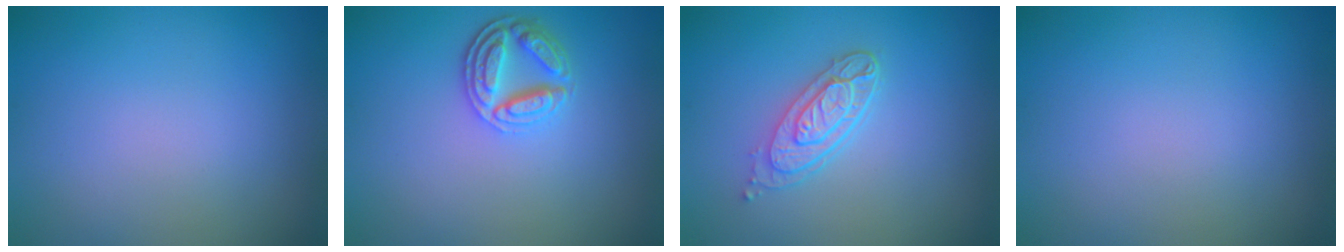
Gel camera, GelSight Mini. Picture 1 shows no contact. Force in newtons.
{"total": 3.8, "press": 3.2, "slide": 2.0}
{"total": 3.8, "press": 3.0, "slide": 2.3}
{"total": 0.0}